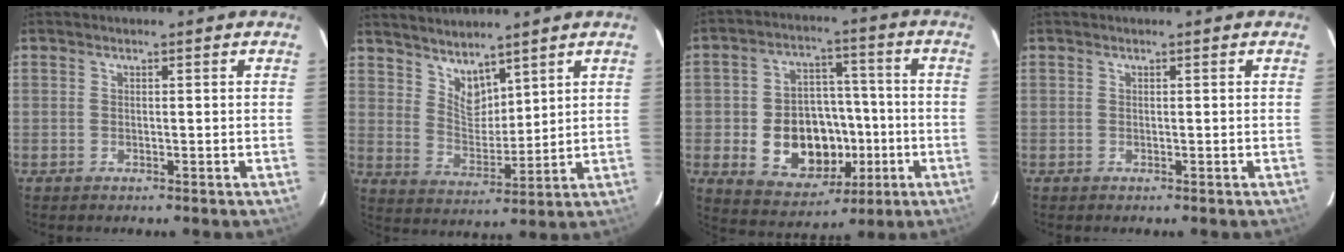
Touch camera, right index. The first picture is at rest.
{"total": 8.0, "force": [6.6, 3.1, 3.3], "torque": [-0.050, 0.001, 0.130]}
{"total": 14.8, "force": [-3.5, 10.9, 9.5], "torque": [-0.200, 0.019, -0.032]}
{"total": 0.0}